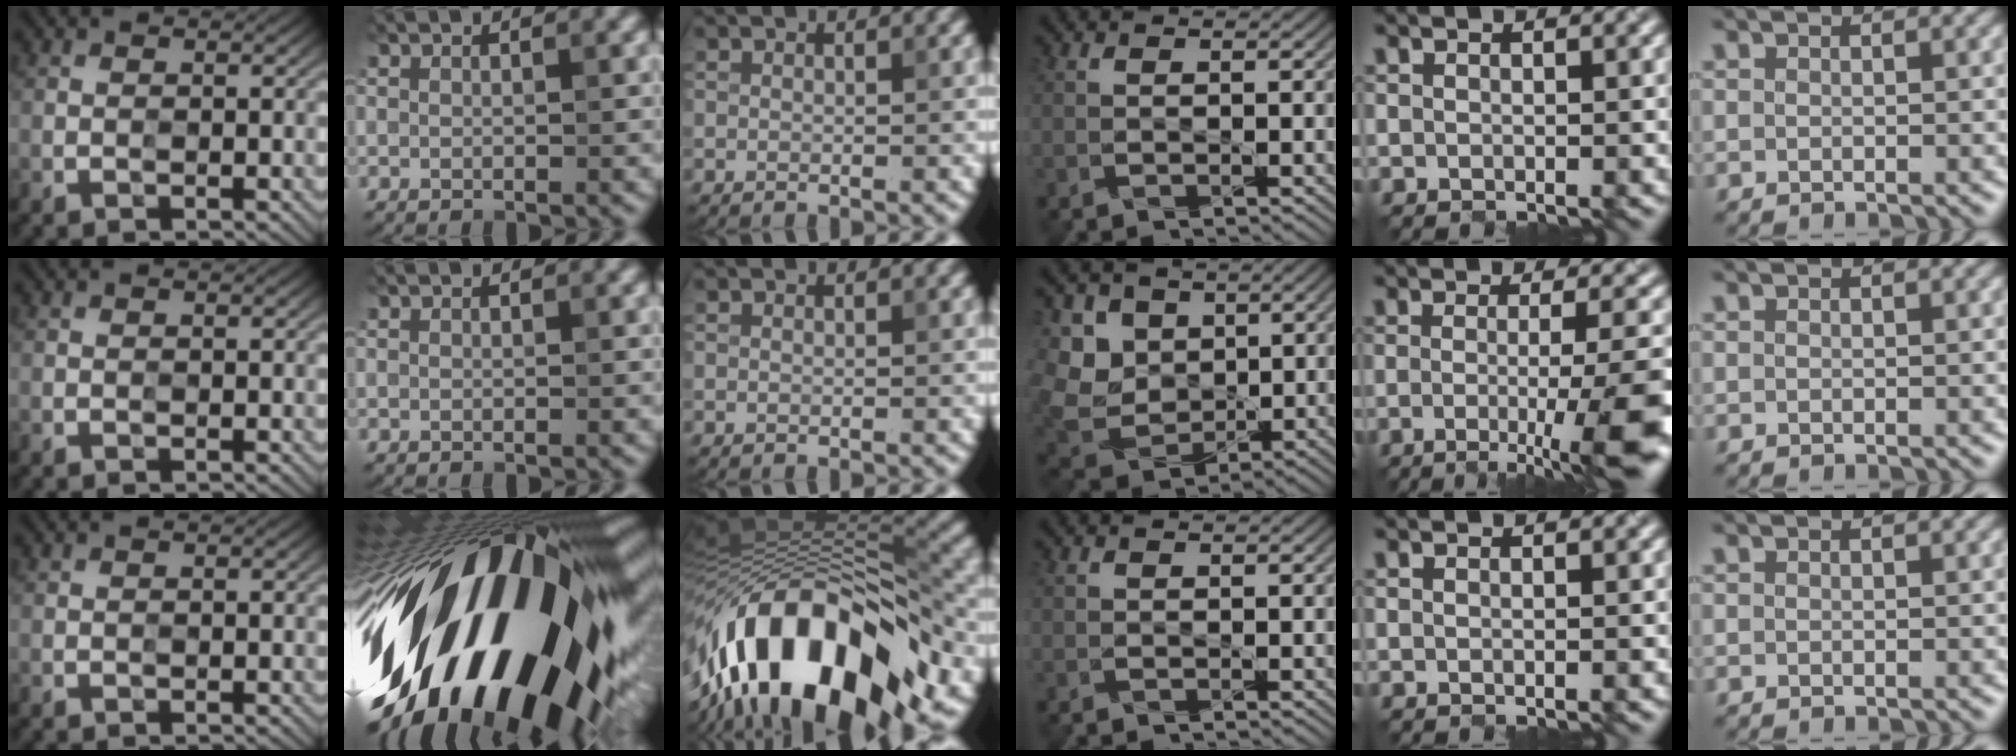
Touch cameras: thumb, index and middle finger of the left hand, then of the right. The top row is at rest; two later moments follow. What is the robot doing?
{"motion": "close", "object": "pencil case"}